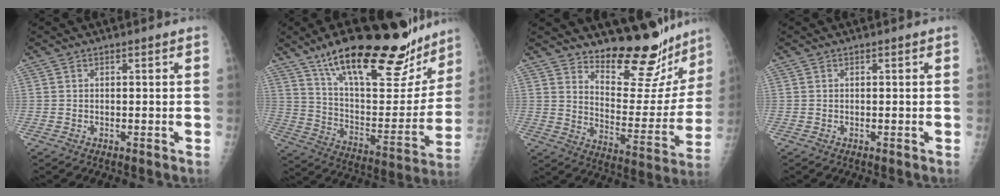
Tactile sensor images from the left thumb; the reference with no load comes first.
{"total": 30.8, "force": [21.7, 10.3, 19.2], "torque": [-0.254, -0.069, 0.336]}
{"total": 18.1, "force": [16.3, 5.1, 5.8], "torque": [-0.025, -0.148, 0.228]}
{"total": 0.0}